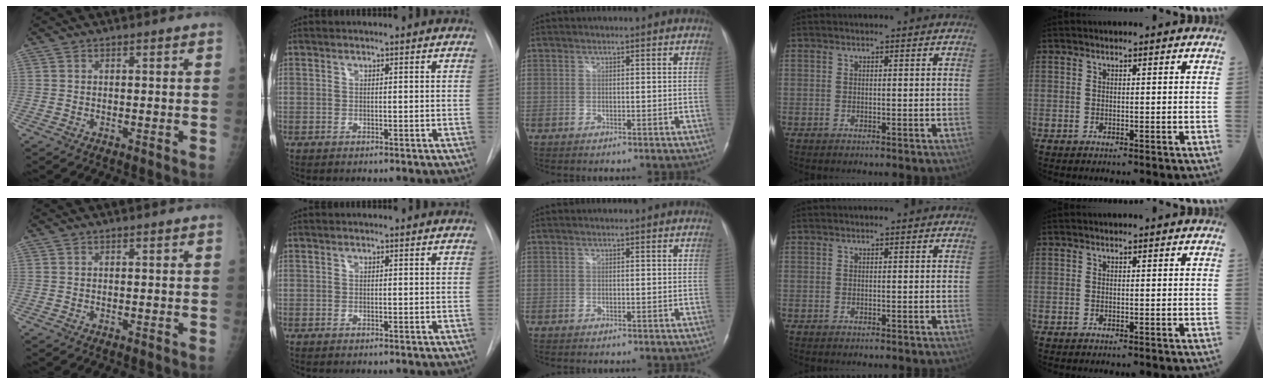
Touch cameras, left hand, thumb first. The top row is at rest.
{}